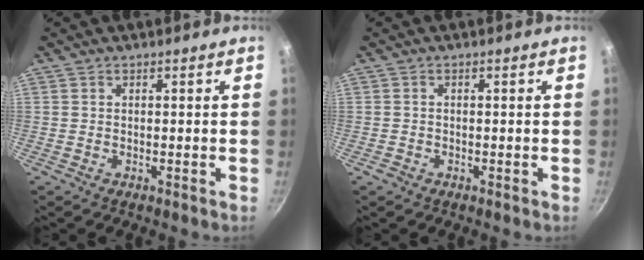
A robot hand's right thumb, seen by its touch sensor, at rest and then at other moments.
{"total": 0.9, "force": [-0.6, 0.6, 0.2], "torque": [-0.002, 0.002, -0.013]}